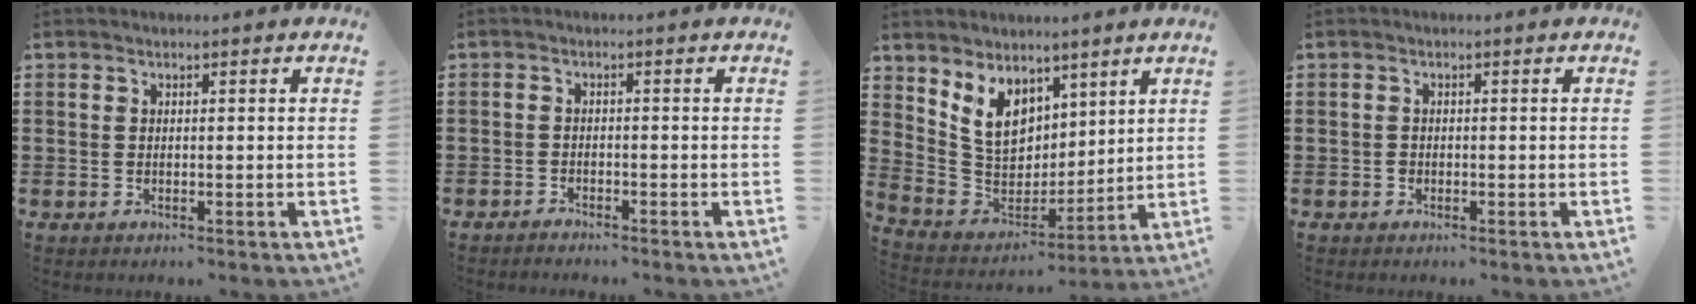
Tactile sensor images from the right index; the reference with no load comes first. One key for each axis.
{"total": 1.2, "fx": -1.1, "fy": 0.2, "fz": -0.1, "tx": -0.002, "ty": 0.005, "tz": -0.025}
{"total": 9.2, "fx": 4.8, "fy": 6.8, "fz": 4.0, "tx": -0.116, "ty": -0.013, "tz": 0.097}
{"total": 0.7, "fx": -0.4, "fy": 0.5, "fz": 0.3, "tx": -0.007, "ty": 0.002, "tz": -0.008}